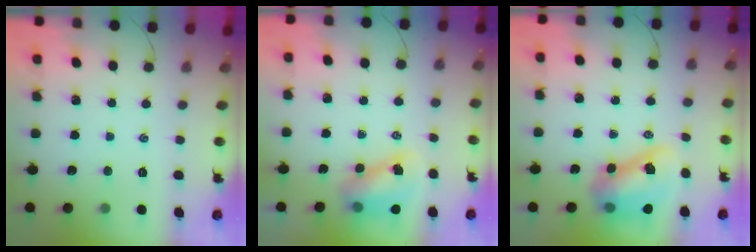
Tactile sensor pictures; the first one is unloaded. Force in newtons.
{"total": 7.2, "press": 7.1, "slide": 1.3}
{"total": 10.7, "press": 10.3, "slide": 2.8}